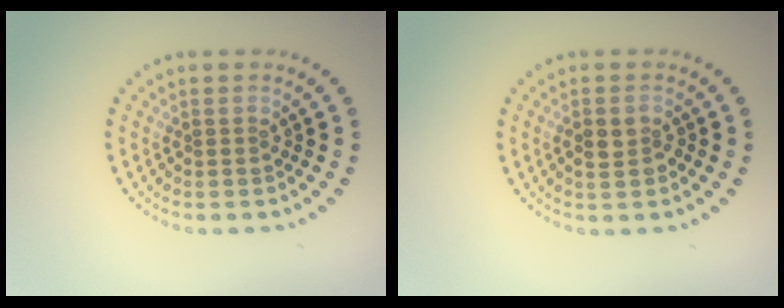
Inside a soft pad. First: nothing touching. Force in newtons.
{"total": 2.1, "press": 2.0, "slide": 0.4}